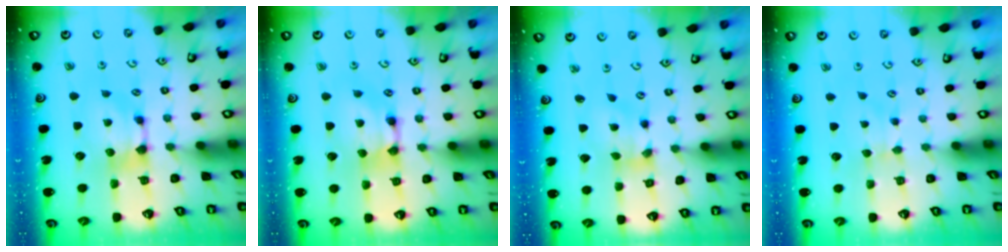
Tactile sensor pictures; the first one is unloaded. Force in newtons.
{"total": 1.8, "press": 1.8, "slide": 0.1}
{"total": 2.7, "press": 2.4, "slide": 1.3}
{"total": 1.6, "press": 1.5, "slide": 0.5}